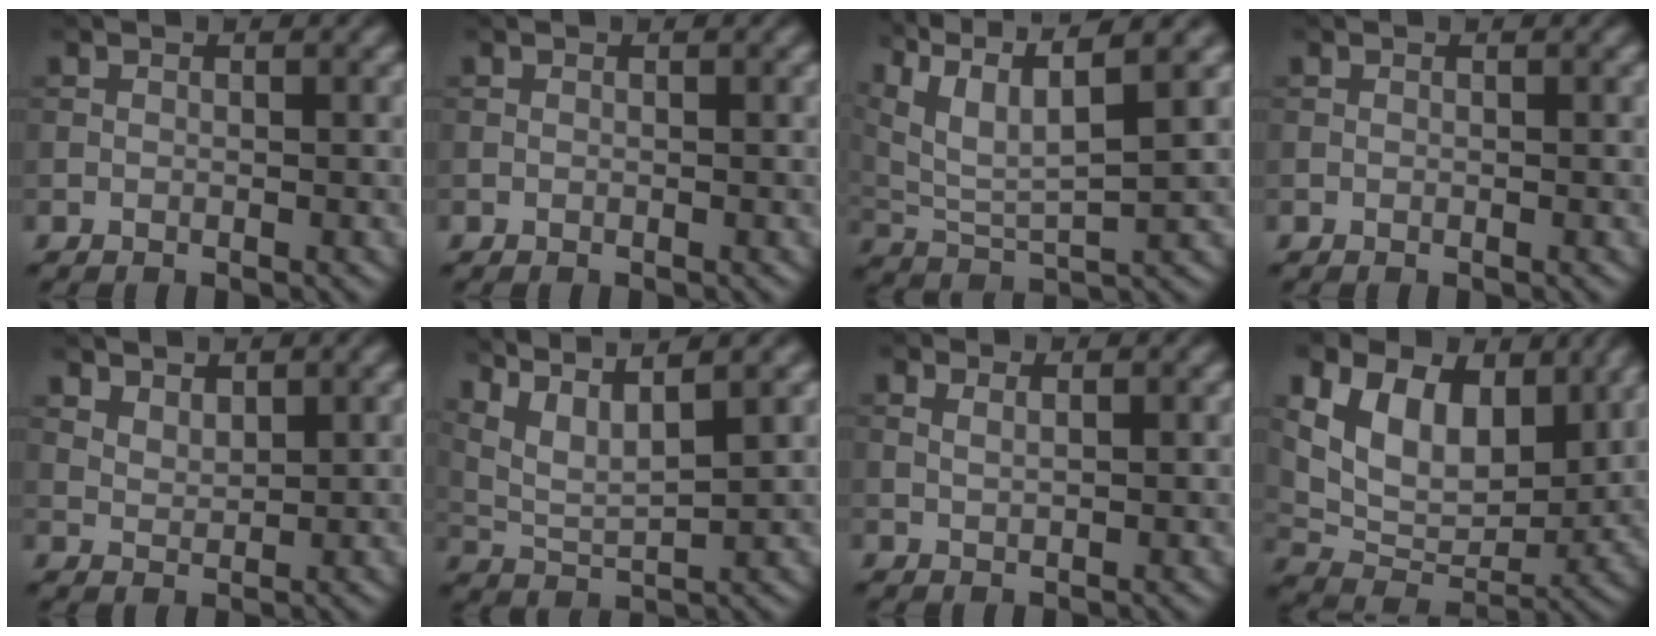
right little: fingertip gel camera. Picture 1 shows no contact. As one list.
[{"total": 0.0}, {"total": 9.9, "force": [6.3, 3.0, 7.1], "torque": [-0.157, 0.025, 0.096]}, {"total": 0.0}, {"total": 2.2, "force": [1.7, 1.0, 0.9], "torque": [-0.018, -0.003, 0.038]}, {"total": 6.5, "force": [4.7, 1.4, 4.3], "torque": [-0.091, 0.017, 0.075]}, {"total": 1.6, "force": [0.9, 0.8, 1.0], "torque": [-0.016, -0.001, 0.008]}, {"total": 9.7, "force": [3.7, 6.6, 6.1], "torque": [-0.116, -0.014, 0.068]}]